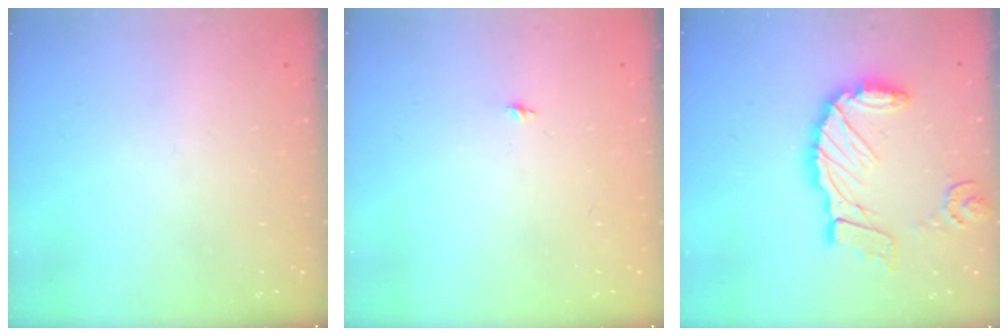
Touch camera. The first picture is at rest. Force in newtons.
{"total": 4.7, "press": 4.7, "slide": 0.5}
{"total": 16.7, "press": 16.6, "slide": 1.9}